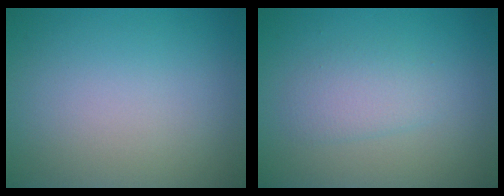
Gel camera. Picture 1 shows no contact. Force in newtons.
{"total": 2.1, "press": 2.1, "slide": 0.1}